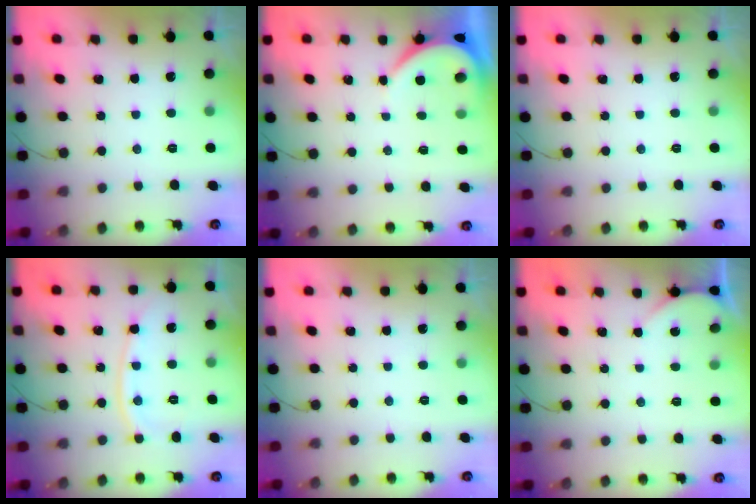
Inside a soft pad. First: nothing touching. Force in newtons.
{"total": 3.9, "press": 3.9, "slide": 0.6}
{"total": 0.0}
{"total": 9.0, "press": 9.0, "slide": 0.2}
{"total": 0.0}
{"total": 2.4, "press": 2.4, "slide": 0.3}